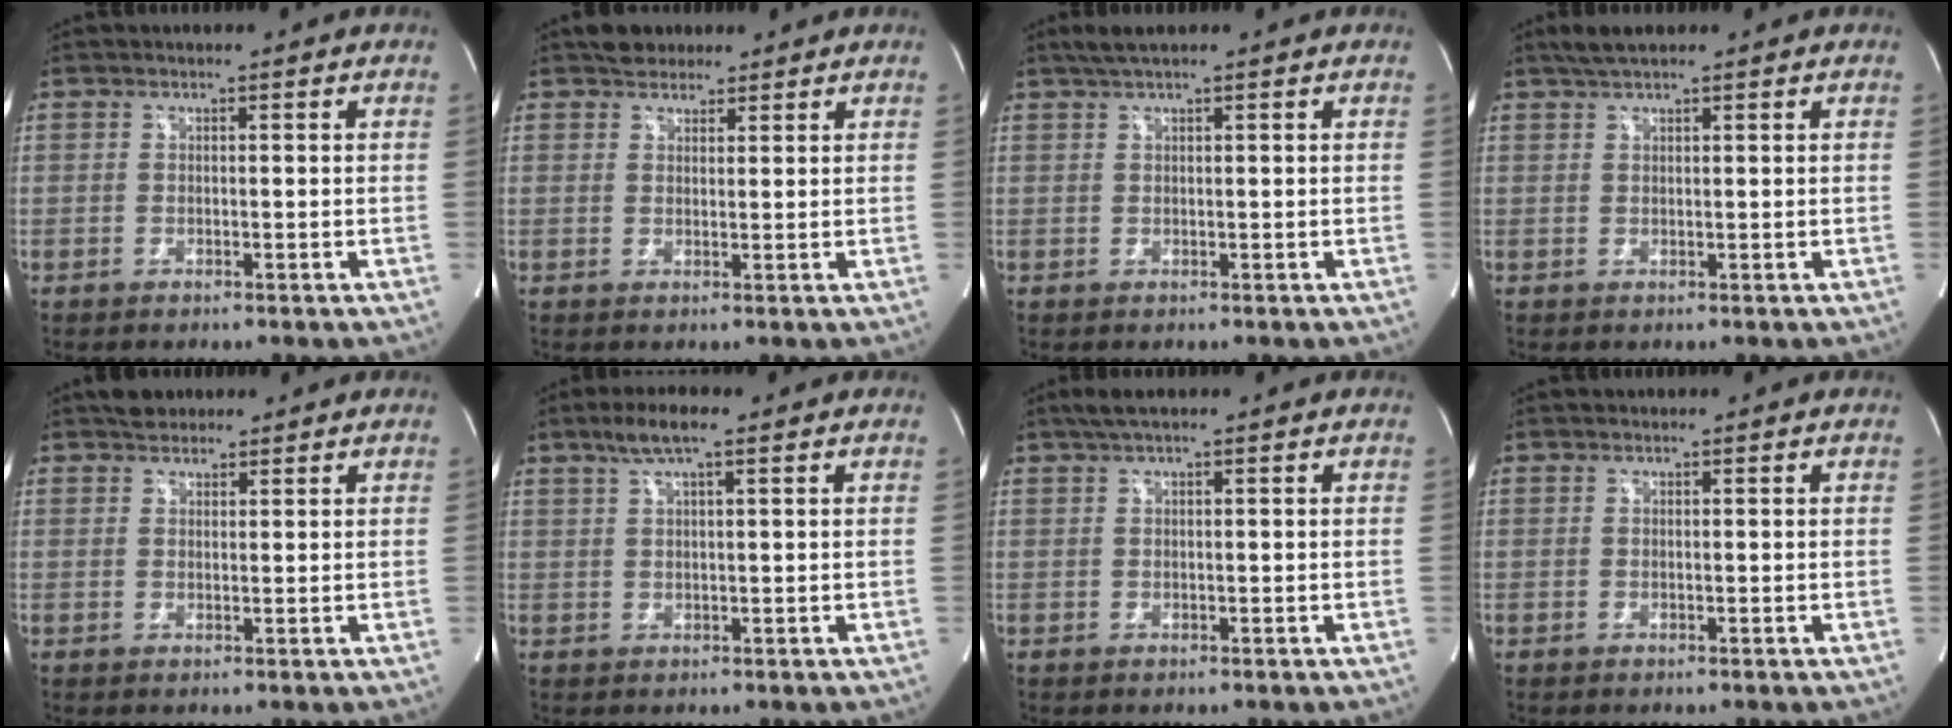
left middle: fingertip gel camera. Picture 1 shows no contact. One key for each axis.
{"total": 3.5, "fx": 2.8, "fy": 1.9, "fz": 0.9, "tx": -0.016, "ty": 0.016, "tz": 0.044}
{"total": 2.7, "fx": 2.1, "fy": -0.2, "fz": 1.7, "tx": -0.036, "ty": 0.018, "tz": 0.041}
{"total": 3.1, "fx": 2.5, "fy": 0.3, "fz": 1.7, "tx": -0.037, "ty": 0.016, "tz": 0.047}
{"total": 2.8, "fx": 2.3, "fy": 1.4, "fz": 0.6, "tx": -0.015, "ty": 0.014, "tz": 0.037}
{"total": 4.6, "fx": 2.9, "fy": 0.5, "fz": 3.6, "tx": -0.077, "ty": 0.012, "tz": 0.054}
{"total": 2.8, "fx": 2.0, "fy": 0.0, "fz": 2.0, "tx": -0.041, "ty": 0.024, "tz": 0.038}
{"total": 0.0}